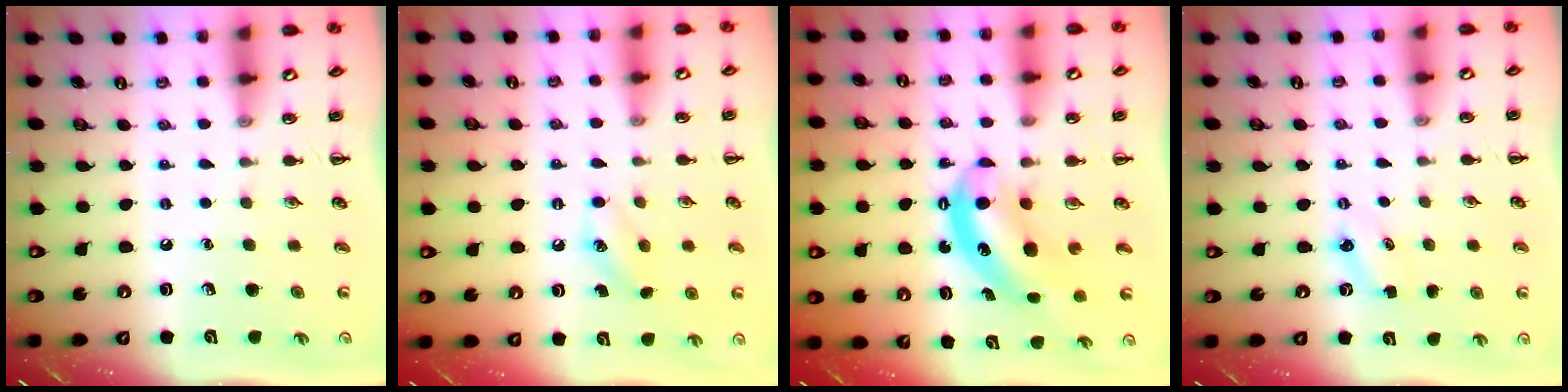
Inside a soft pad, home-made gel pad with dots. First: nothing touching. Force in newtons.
{"total": 7.6, "press": 7.3, "slide": 1.9}
{"total": 7.1, "press": 7.0, "slide": 1.2}
{"total": 2.8, "press": 2.7, "slide": 0.7}